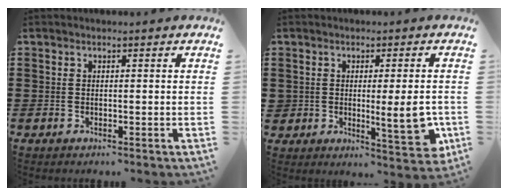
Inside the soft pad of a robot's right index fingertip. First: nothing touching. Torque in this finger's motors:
{"motor_torque": [1.43, 0.35, 0.91, 0.21]}